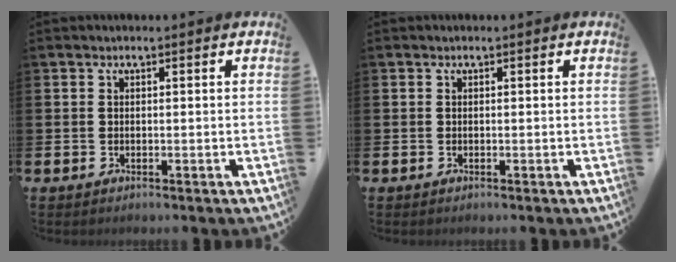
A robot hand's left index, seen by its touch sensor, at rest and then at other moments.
{"total": 0.0}